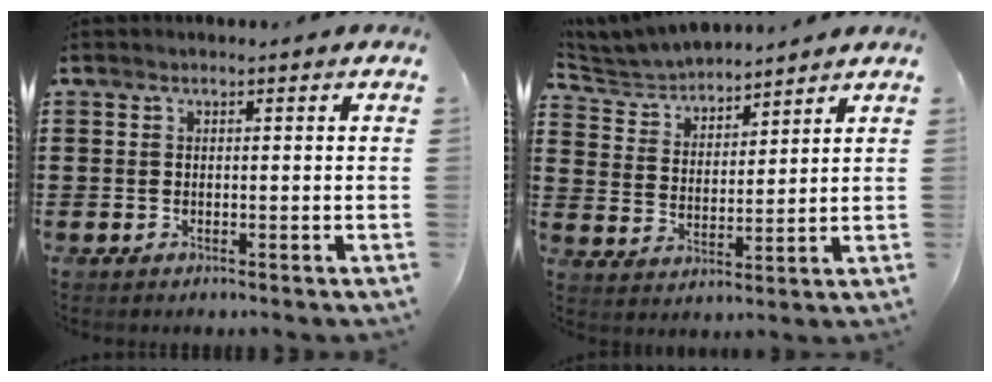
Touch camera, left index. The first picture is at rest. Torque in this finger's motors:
{"motor_torque": [-0.15, 0.32, 0.14, 0.08]}